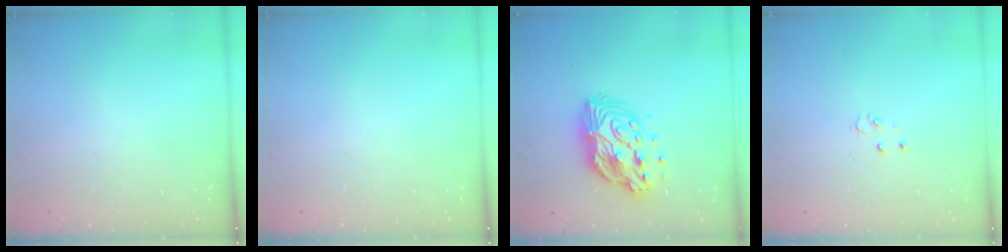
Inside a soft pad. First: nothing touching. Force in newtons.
{"total": 0.0}
{"total": 15.1, "press": 15.0, "slide": 1.2}
{"total": 3.2, "press": 3.2, "slide": 0.3}